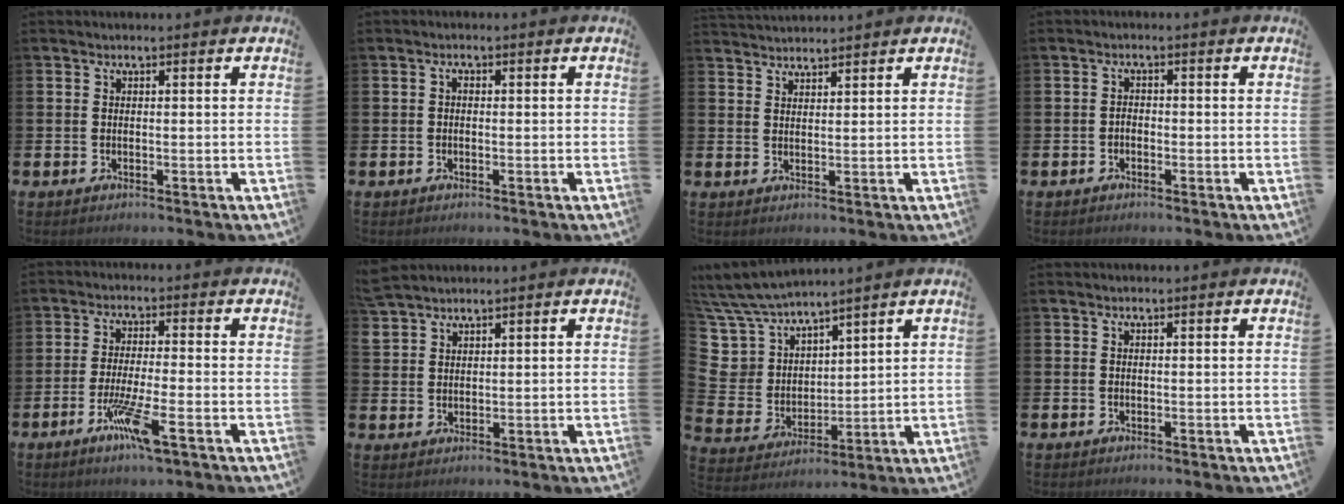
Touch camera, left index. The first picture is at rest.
{"total": 0.9, "force": [-0.3, 0.6, 0.5], "torque": [-0.002, 0.001, -0.010]}
{"total": 2.5, "force": [2.5, 0.2, -0.2], "torque": [0.006, -0.014, 0.044]}
{"total": 1.1, "force": [-0.8, 0.7, 0.4], "torque": [0.000, -0.003, -0.018]}
{"total": 6.4, "force": [-3.2, 0.8, 5.5], "torque": [-0.109, -0.012, -0.054]}
{"total": 3.2, "force": [3.2, 0.5, 0.1], "torque": [0.000, -0.017, 0.059]}
{"total": 8.1, "force": [6.8, 4.5, 0.6], "torque": [-0.072, -0.051, 0.130]}
{"total": 0.0}